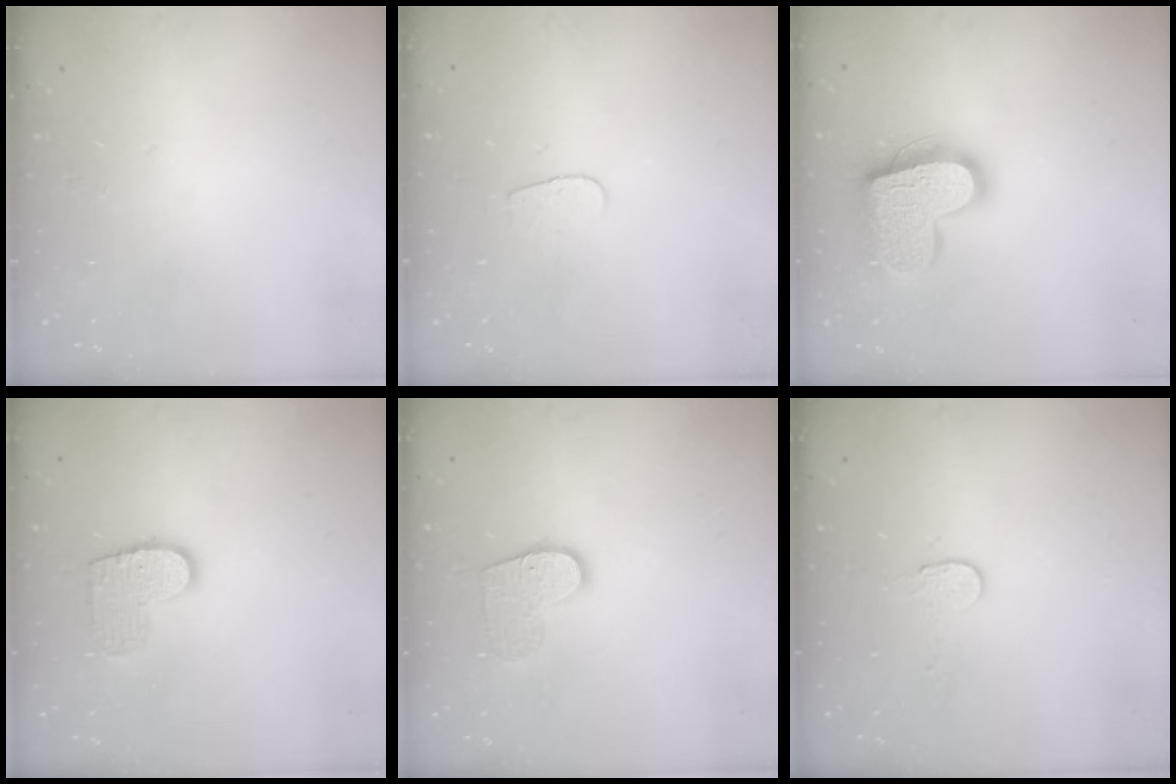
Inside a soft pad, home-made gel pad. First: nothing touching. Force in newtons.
{"total": 3.7, "press": 3.7, "slide": 0.4}
{"total": 16.7, "press": 16.7, "slide": 1.1}
{"total": 9.7, "press": 9.7, "slide": 0.3}
{"total": 10.0, "press": 10.0, "slide": 0.6}
{"total": 2.7, "press": 2.7, "slide": 0.2}